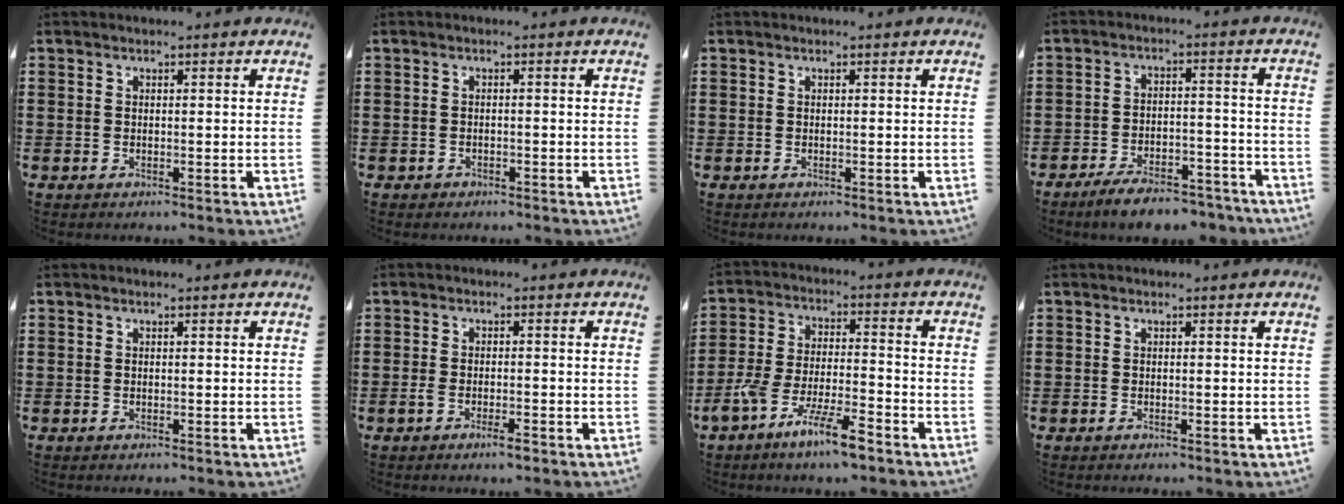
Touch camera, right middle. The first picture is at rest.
{"total": 0.6, "force": [-0.6, 0.3, 0.0], "torque": [-0.001, 0.001, -0.013]}
{"total": 0.0}
{"total": 6.4, "force": [-5.8, 1.0, 2.5], "torque": [-0.039, 0.008, -0.108]}
{"total": 0.0}
{"total": 2.4, "force": [-1.4, 0.6, 1.9], "torque": [-0.038, -0.002, -0.028]}
{"total": 9.3, "force": [-6.9, 1.4, 6.1], "torque": [-0.136, -0.005, -0.135]}
{"total": 0.0}